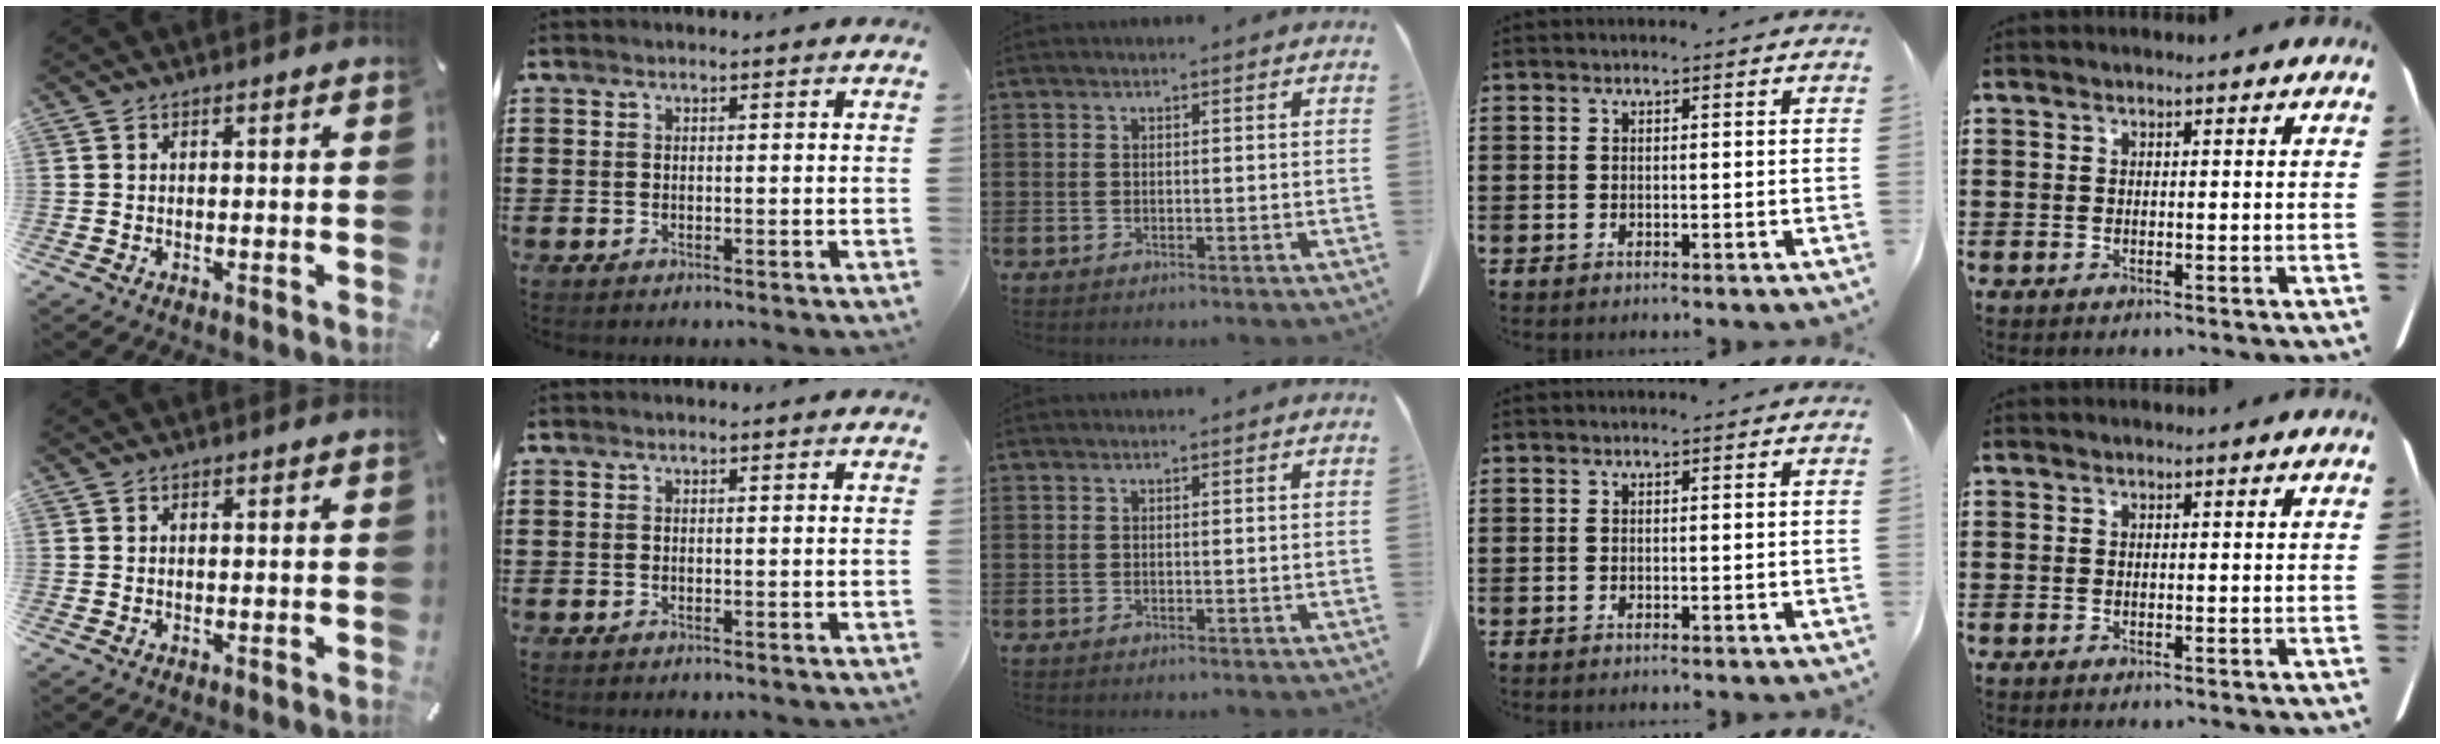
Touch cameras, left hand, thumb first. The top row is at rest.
{}